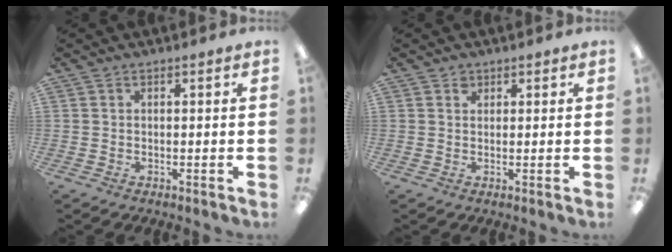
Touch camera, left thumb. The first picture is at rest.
{"total": 1.7, "force": [1.0, 1.3, 0.3], "torque": [0.000, -0.001, 0.016]}